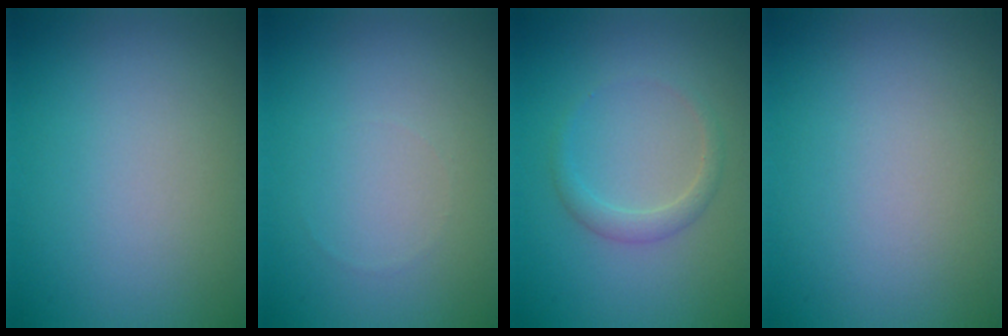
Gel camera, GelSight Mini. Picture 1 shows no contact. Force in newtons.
{"total": 0.0}
{"total": 1.6, "press": 1.6, "slide": 0.1}
{"total": 0.0}